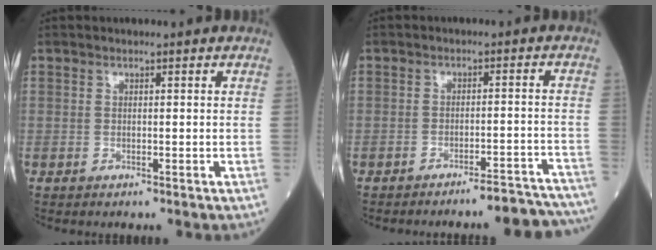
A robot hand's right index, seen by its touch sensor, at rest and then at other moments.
{"total": 9.7, "force": [-9.4, 0.5, 2.3], "torque": [0.002, 0.022, -0.115]}